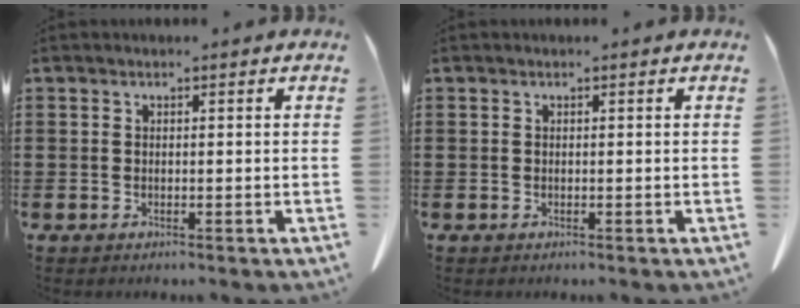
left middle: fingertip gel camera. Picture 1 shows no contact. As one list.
[{"total": 0.0}]